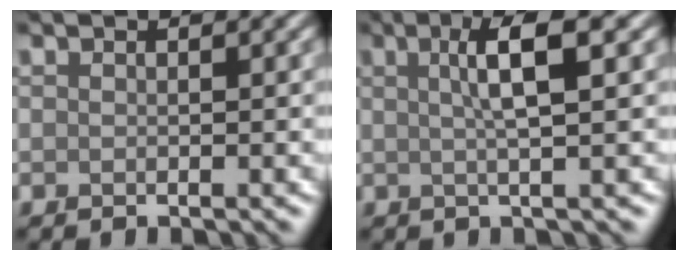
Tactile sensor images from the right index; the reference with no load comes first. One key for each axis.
{"total": 4.5, "fx": 1.2, "fy": 0.8, "fz": 4.3, "tx": -0.065, "ty": 0.009, "tz": 0.016}